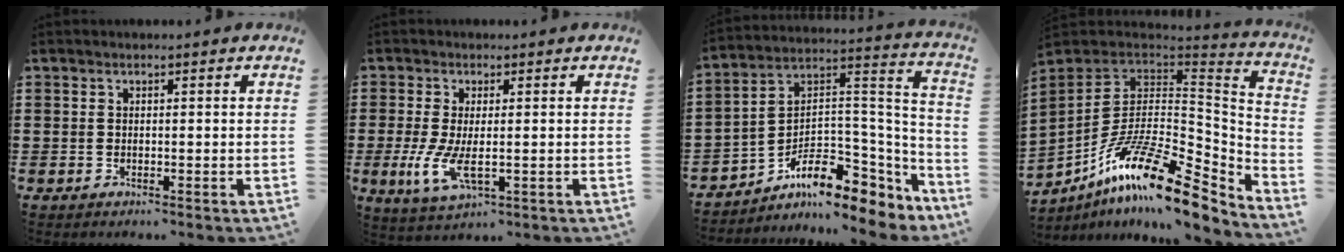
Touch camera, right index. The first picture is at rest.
{"total": 6.3, "force": [-1.0, 2.0, 5.9], "torque": [-0.138, -0.020, -0.018]}
{"total": 10.4, "force": [-6.4, 5.1, 6.3], "torque": [-0.109, 0.001, -0.117]}
{"total": 18.3, "force": [-10.6, 6.0, 13.7], "torque": [-0.261, 0.022, -0.192]}